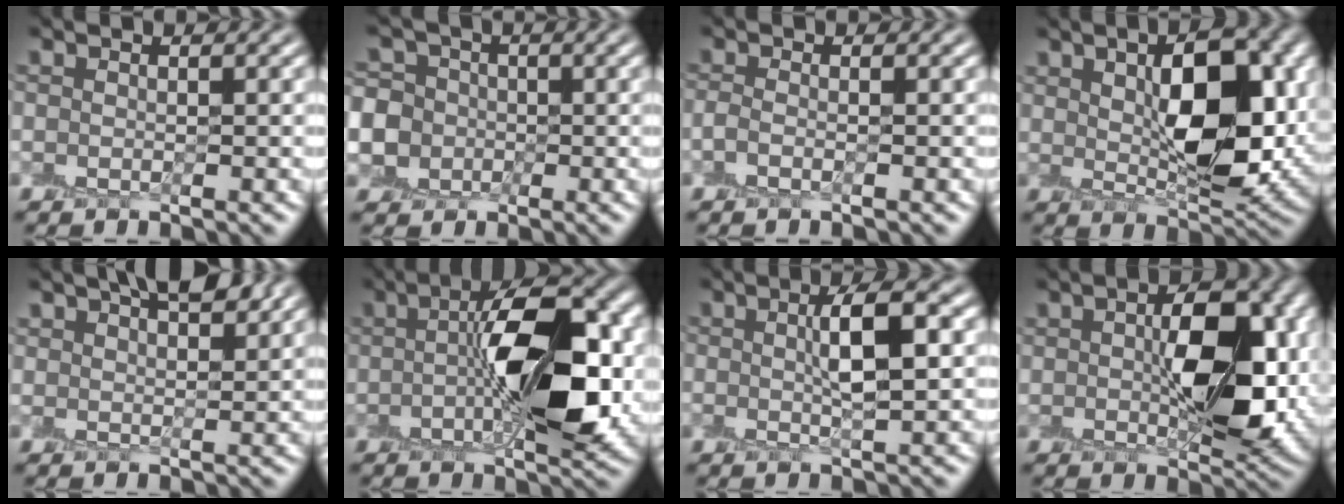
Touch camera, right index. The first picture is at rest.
{"total": 8.5, "force": [-1.9, 8.0, 2.1], "torque": [-0.055, 0.002, -0.079]}
{"total": 0.8, "force": [-0.4, 0.3, 0.6], "torque": [-0.012, -0.003, -0.011]}
{"total": 9.2, "force": [1.8, 4.2, 8.0], "torque": [-0.114, 0.005, 0.038]}
{"total": 4.7, "force": [3.6, 1.5, 2.6], "torque": [-0.014, 0.021, 0.042]}
{"total": 11.1, "force": [-0.1, 4.1, 10.3], "torque": [-0.157, 0.014, -0.003]}
{"total": 4.1, "force": [0.8, 0.9, 4.0], "torque": [-0.065, 0.011, 0.013]}
{"total": 8.8, "force": [0.7, 4.4, 7.6], "torque": [-0.119, 0.005, 0.020]}